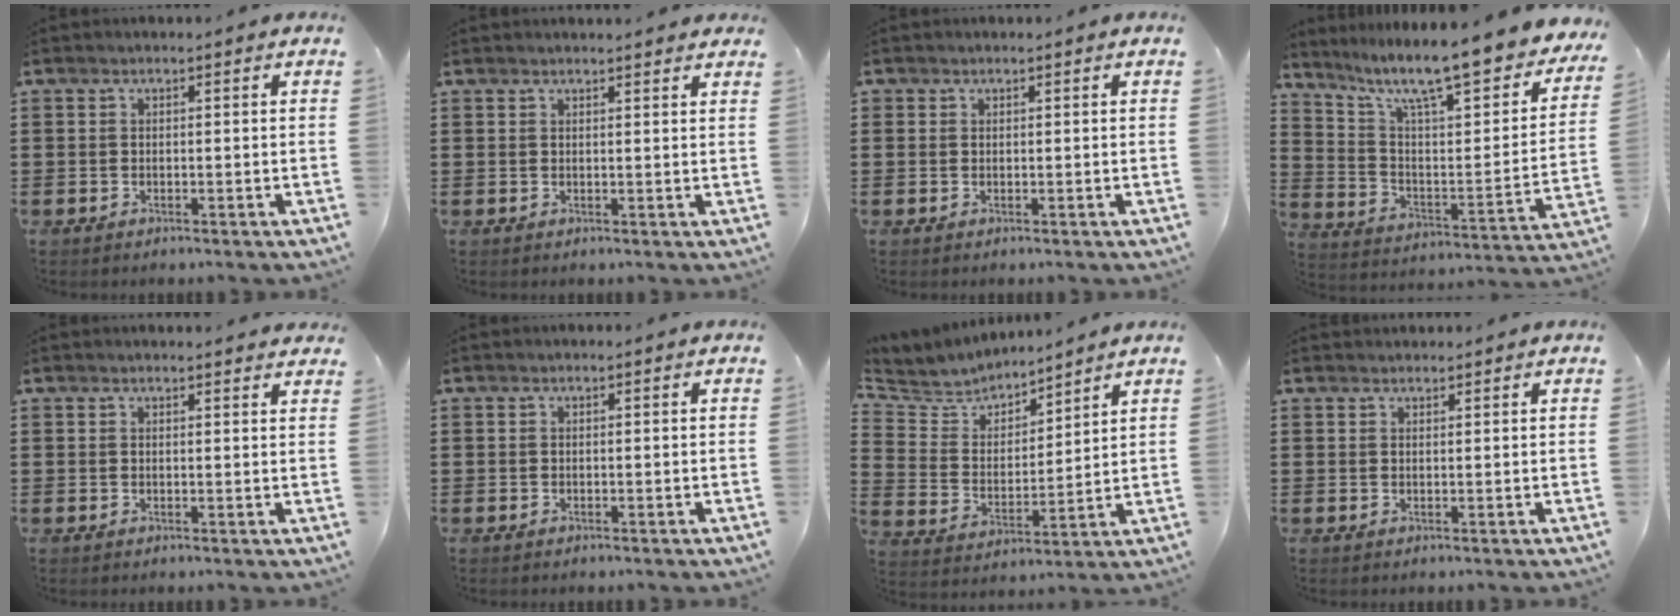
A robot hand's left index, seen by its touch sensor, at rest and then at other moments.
{"total": 1.5, "force": [1.4, -0.1, 0.4], "torque": [-0.010, 0.000, 0.027]}
{"total": 0.6, "force": [0.4, 0.4, 0.1], "torque": [-0.004, 0.002, 0.008]}
{"total": 10.4, "force": [8.4, 1.3, 5.9], "torque": [-0.126, -0.073, 0.135]}
{"total": 1.4, "force": [1.4, 0.0, 0.3], "torque": [-0.009, 0.000, 0.028]}
{"total": 0.0}
{"total": 5.2, "force": [5.0, 1.5, -0.1], "torque": [-0.035, -0.037, 0.084]}
{"total": 1.0, "force": [1.0, 0.1, 0.0], "torque": [-0.002, -0.001, 0.020]}